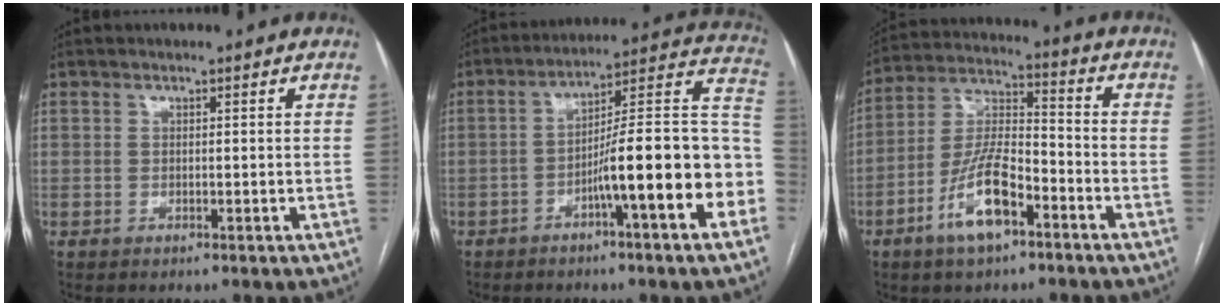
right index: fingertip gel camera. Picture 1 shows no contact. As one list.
[{"total": 17.4, "force": [-5.6, 1.2, 16.4], "torque": [-0.191, 0.037, -0.078]}, {"total": 11.5, "force": [-5.8, 3.8, 9.2], "torque": [-0.194, 0.007, -0.104]}]